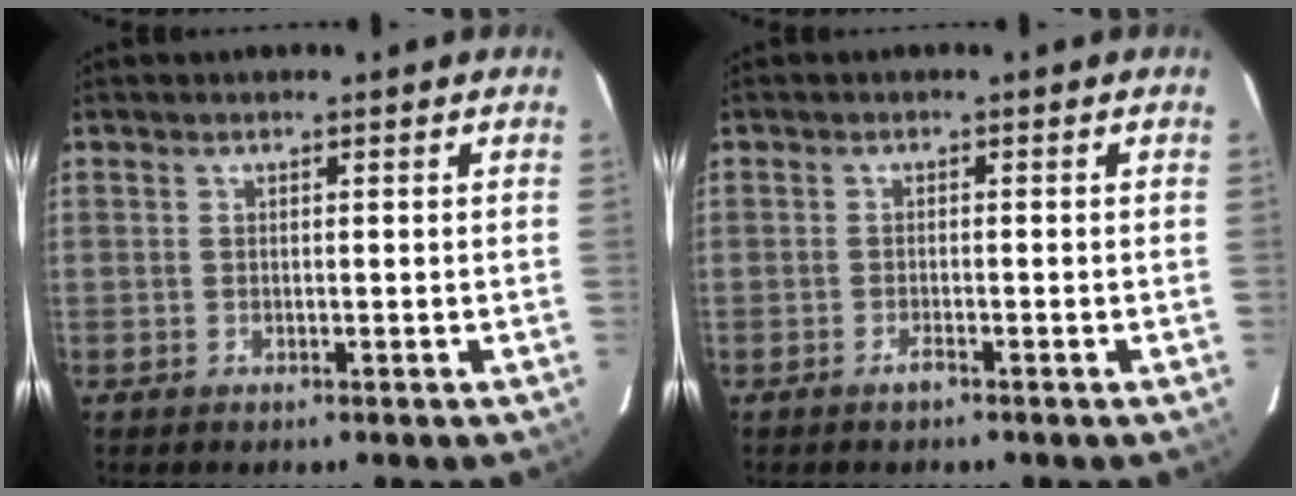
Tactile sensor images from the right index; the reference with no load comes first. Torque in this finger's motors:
{"motor_torque": [0.04, -0.08, 0.07, 0.02]}